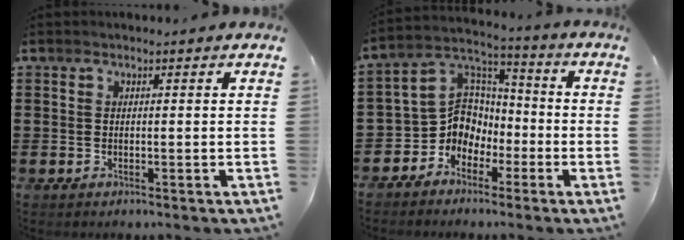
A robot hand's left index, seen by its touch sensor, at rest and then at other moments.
{"total": 7.7, "force": [-3.2, 6.8, 1.9], "torque": [-0.075, 0.002, -0.066]}